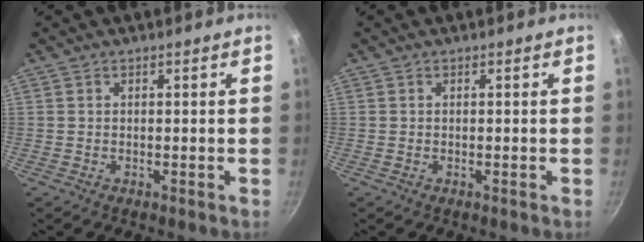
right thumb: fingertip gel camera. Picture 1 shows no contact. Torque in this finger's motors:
{"motor_torque": [0.51, 0.42, 0.00, 0.03, -0.03]}